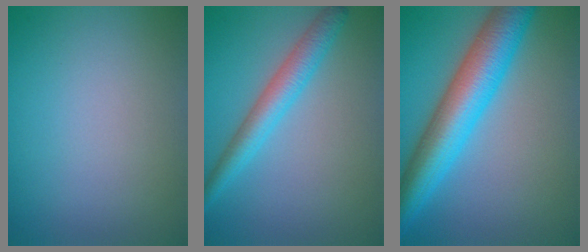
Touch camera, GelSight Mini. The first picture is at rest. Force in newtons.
{"total": 3.6, "press": 3.6, "slide": 0.0}
{"total": 8.4, "press": 8.4, "slide": 0.2}